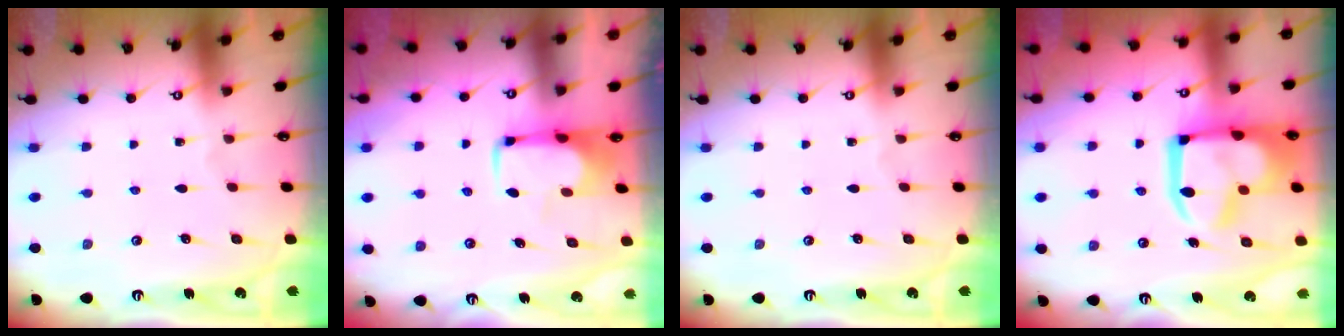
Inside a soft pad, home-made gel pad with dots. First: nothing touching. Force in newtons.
{"total": 1.6, "press": 1.5, "slide": 0.4}
{"total": 0.0}
{"total": 18.6, "press": 18.5, "slide": 1.9}